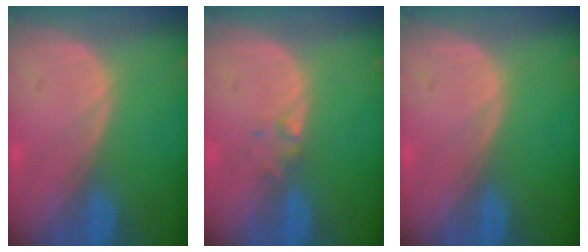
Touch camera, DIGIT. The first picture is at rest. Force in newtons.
{"total": 1.2, "press": 1.2, "slide": 0.1}
{"total": 0.0}